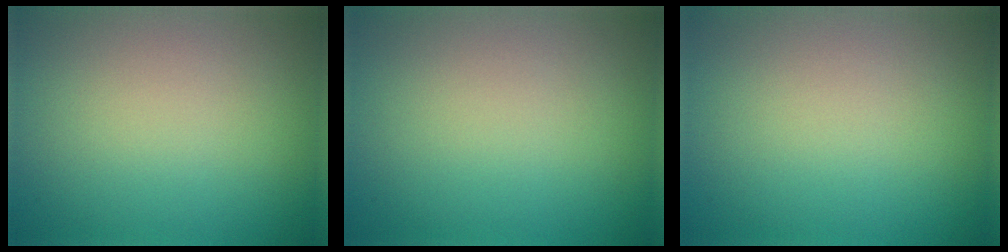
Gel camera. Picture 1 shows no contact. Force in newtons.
{"total": 0.0}
{"total": 0.0}